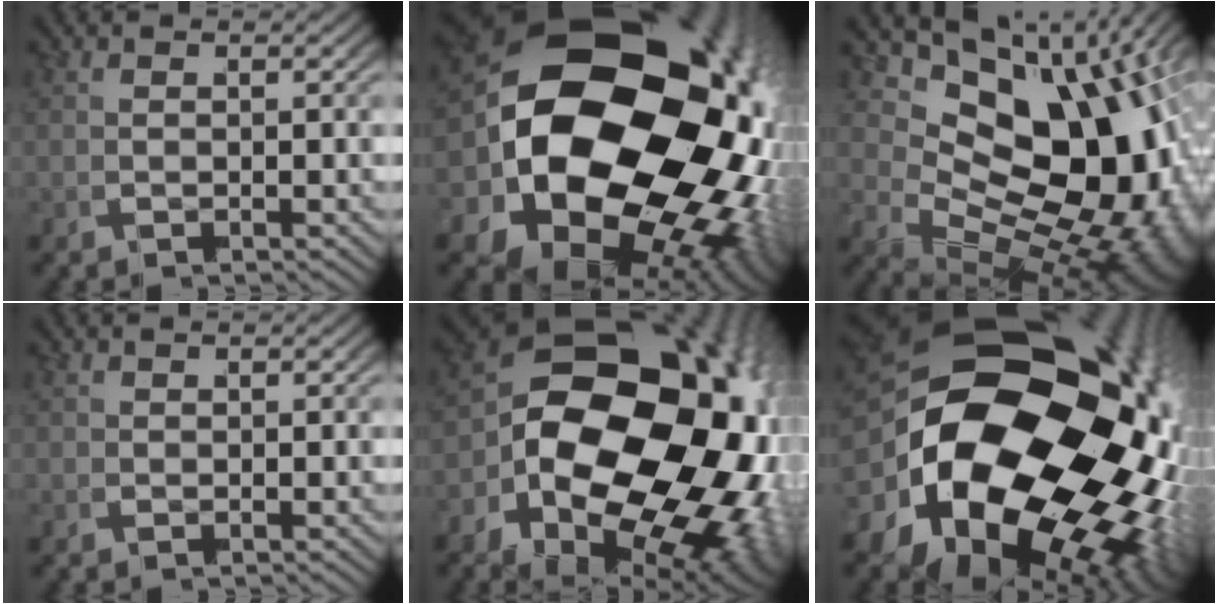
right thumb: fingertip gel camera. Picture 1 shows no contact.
{"total": 38.6, "force": [-0.6, 27.0, 27.7], "torque": [-0.458, -0.095, 0.020]}
{"total": 18.6, "force": [-0.3, 12.3, 14.0], "torque": [-0.228, -0.063, 0.028]}
{"total": 0.0}
{"total": 29.8, "force": [0.1, 20.5, 21.7], "torque": [-0.326, -0.074, 0.024]}
{"total": 37.8, "force": [-0.7, 26.6, 26.9], "torque": [-0.427, -0.075, 0.009]}